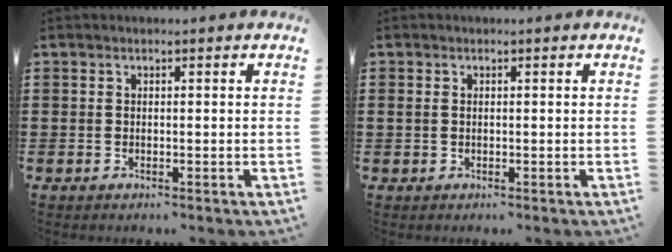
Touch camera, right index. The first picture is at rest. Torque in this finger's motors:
{"motor_torque": [-0.85, 0.92, -0.02, -0.01]}